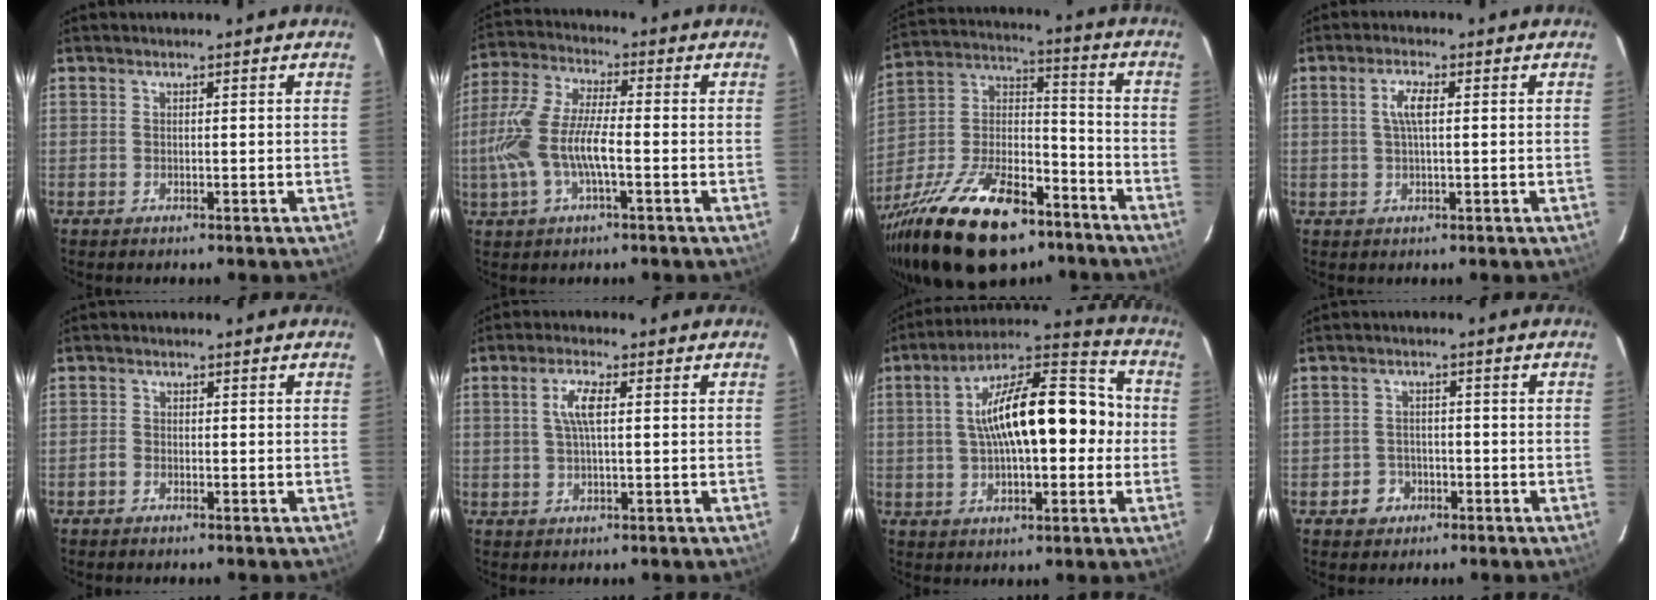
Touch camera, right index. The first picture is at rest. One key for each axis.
{"total": 12.2, "fx": -2.6, "fy": 3.7, "fz": 11.3, "tx": -0.246, "ty": 0.001, "tz": -0.051}
{"total": 27.7, "fx": -17.4, "fy": 12.9, "fz": 17.3, "tx": -0.345, "ty": -0.009, "tz": -0.282}
{"total": 3.5, "fx": 0.6, "fy": 1.0, "fz": 3.3, "tx": -0.066, "ty": 0.006, "tz": 0.012}
{"total": 1.1, "fx": -0.9, "fy": 0.7, "fz": 0.2, "tx": -0.005, "ty": 0.000, "tz": -0.019}
{"total": 3.8, "fx": 0.6, "fy": 1.0, "fz": 3.6, "tx": -0.072, "ty": 0.006, "tz": 0.012}
{"total": 18.9, "fx": 0.7, "fy": 7.7, "fz": 17.3, "tx": -0.284, "ty": 0.034, "tz": 0.005}
{"total": 4.0, "fx": -1.8, "fy": 3.6, "fz": 0.4, "tx": -0.016, "ty": 0.015, "tz": -0.027}